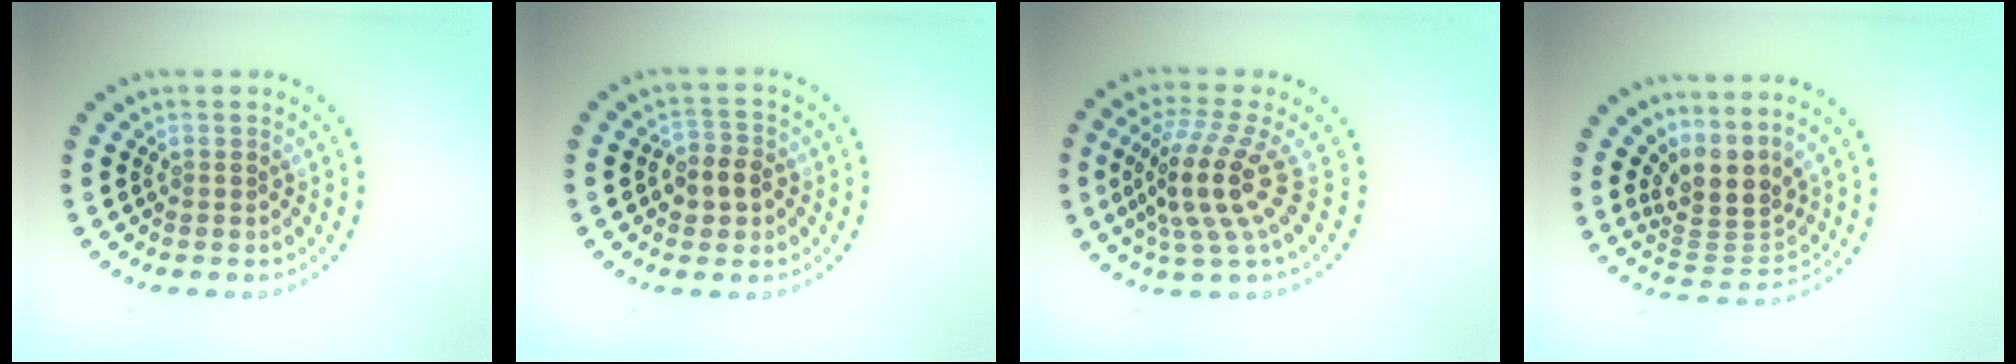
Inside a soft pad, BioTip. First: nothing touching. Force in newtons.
{"total": 2.8, "press": 2.7, "slide": 0.7}
{"total": 4.8, "press": 3.6, "slide": 3.2}
{"total": 4.0, "press": 3.0, "slide": 2.7}